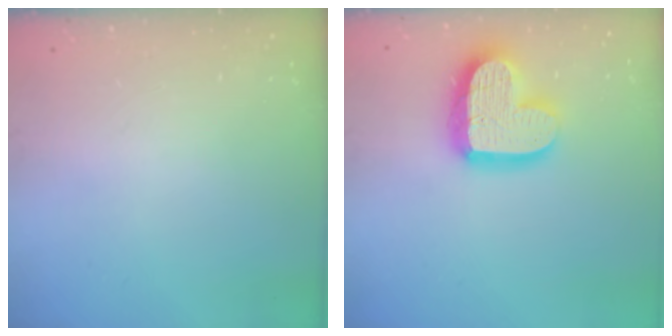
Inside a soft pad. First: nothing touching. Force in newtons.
{"total": 17.7, "press": 17.6, "slide": 1.3}